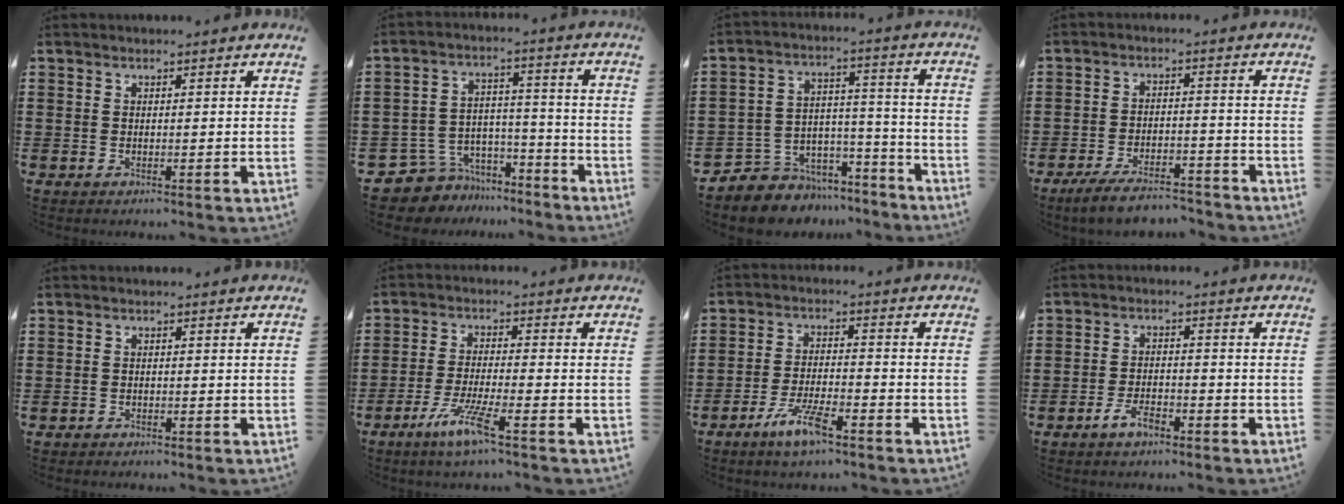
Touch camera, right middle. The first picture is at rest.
{"total": 7.2, "force": [-6.6, 2.9, 0.2], "torque": [-0.025, 0.010, -0.135]}
{"total": 6.0, "force": [-5.1, 3.1, -0.5], "torque": [0.003, 0.015, -0.099]}
{"total": 6.2, "force": [-5.6, 1.2, 2.3], "torque": [-0.045, 0.006, -0.109]}
{"total": 0.9, "force": [-0.8, 0.4, 0.0], "torque": [-0.002, 0.002, -0.017]}
{"total": 6.5, "force": [-4.2, 0.6, 5.0], "torque": [-0.112, -0.013, -0.079]}
{"total": 6.7, "force": [-4.4, 1.6, 4.7], "torque": [-0.100, 0.000, -0.082]}
{"total": 3.9, "force": [-2.7, 1.6, 2.3], "torque": [-0.046, 0.006, -0.053]}